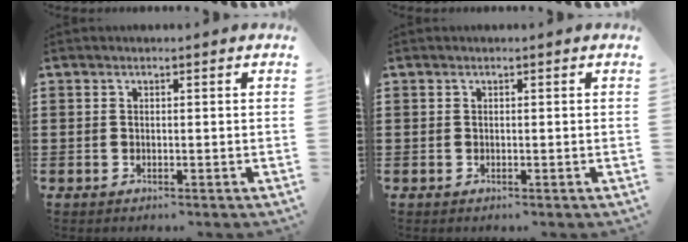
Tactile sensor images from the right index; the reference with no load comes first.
{"total": 0.0}